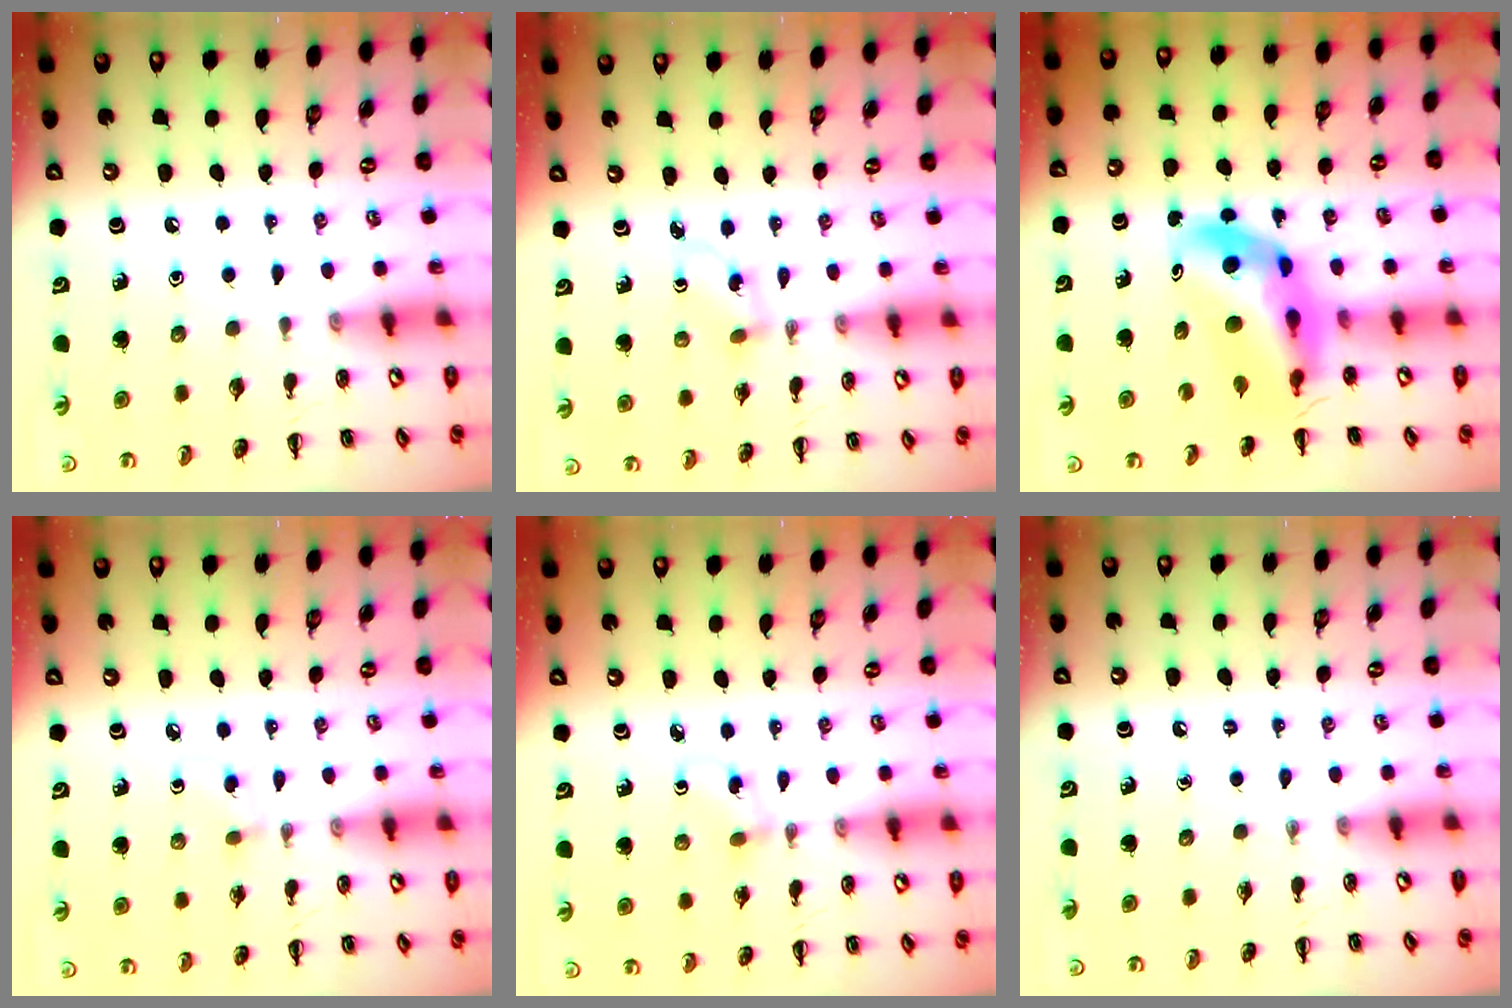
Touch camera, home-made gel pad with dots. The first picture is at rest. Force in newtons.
{"total": 2.1, "press": 1.9, "slide": 0.9}
{"total": 9.4, "press": 8.9, "slide": 3.1}
{"total": 2.6, "press": 2.4, "slide": 1.2}
{"total": 2.0, "press": 1.7, "slide": 1.0}
{"total": 0.0}